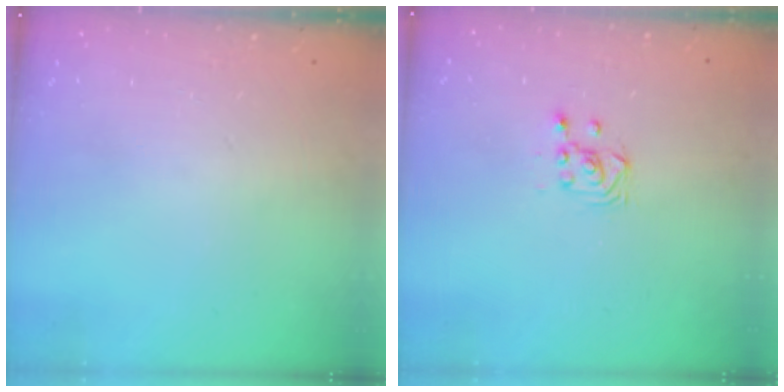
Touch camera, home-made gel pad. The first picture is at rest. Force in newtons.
{"total": 3.5, "press": 3.4, "slide": 0.8}